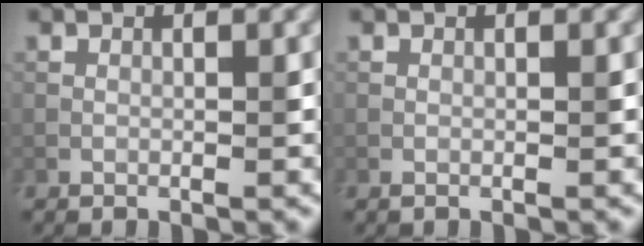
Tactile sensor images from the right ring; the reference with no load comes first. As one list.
[{"total": 0.0}]